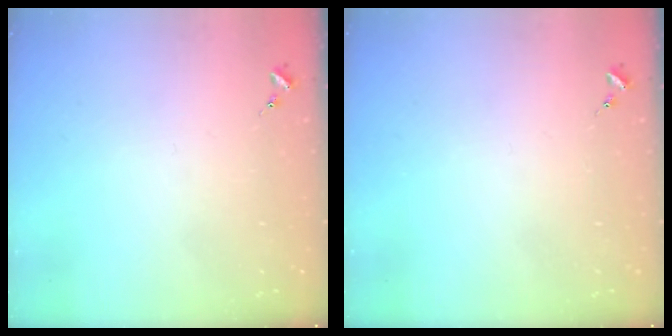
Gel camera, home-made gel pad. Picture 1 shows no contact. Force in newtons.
{"total": 0.0}